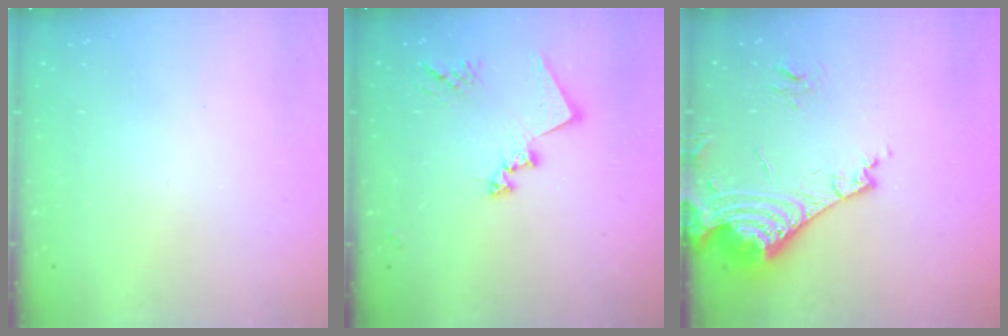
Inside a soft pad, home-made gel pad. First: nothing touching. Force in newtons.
{"total": 15.3, "press": 15.3, "slide": 0.9}
{"total": 17.8, "press": 17.8, "slide": 1.4}